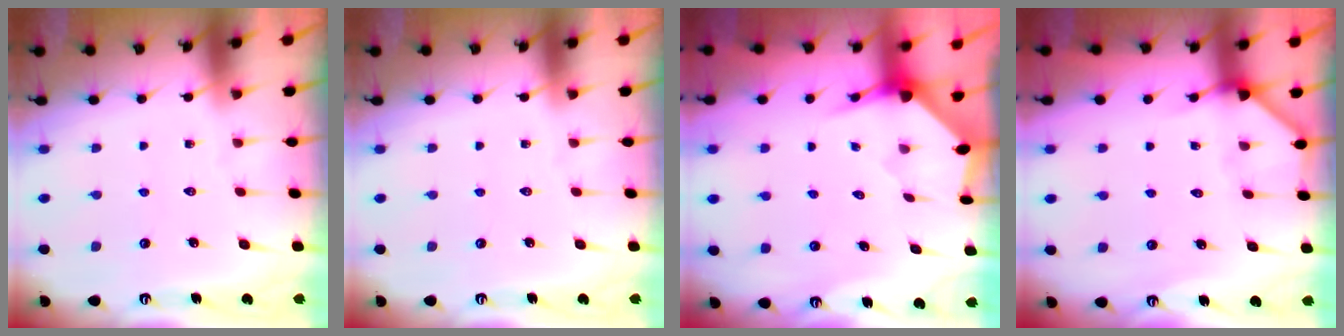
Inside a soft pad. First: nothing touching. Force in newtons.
{"total": 0.0}
{"total": 3.3, "press": 3.3, "slide": 0.1}
{"total": 4.6, "press": 4.6, "slide": 0.5}